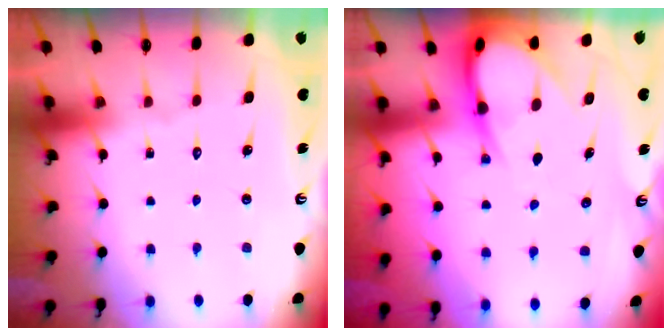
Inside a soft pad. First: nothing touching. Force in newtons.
{"total": 8.5, "press": 8.4, "slide": 1.0}